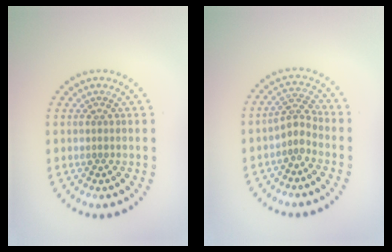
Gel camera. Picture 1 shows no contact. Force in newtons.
{"total": 2.2, "press": 1.7, "slide": 1.4}